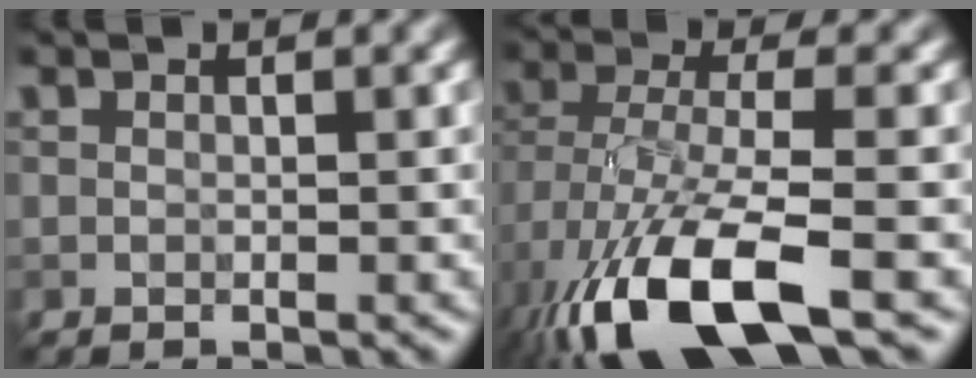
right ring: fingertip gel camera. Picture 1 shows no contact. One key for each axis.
{"total": 11.0, "fx": -5.5, "fy": 4.1, "fz": 8.7, "tx": -0.183, "ty": -0.014, "tz": -0.101}